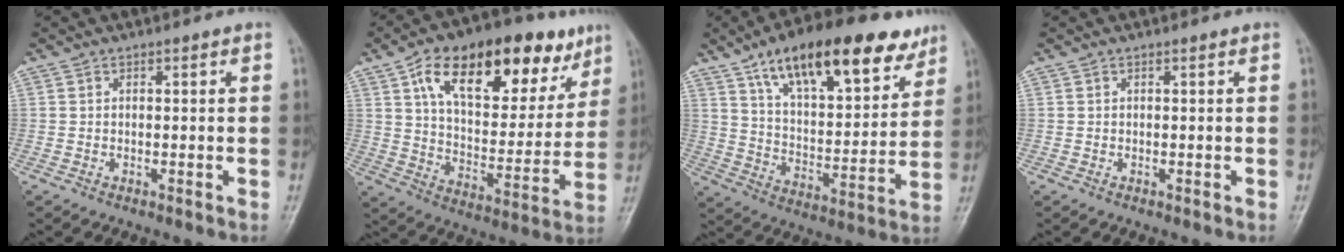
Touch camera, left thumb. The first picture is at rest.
{"total": 25.7, "force": [13.4, 12.7, 17.9], "torque": [-0.233, -0.014, 0.215]}
{"total": 23.6, "force": [14.5, 9.5, 16.0], "torque": [-0.214, -0.037, 0.238]}
{"total": 0.0}